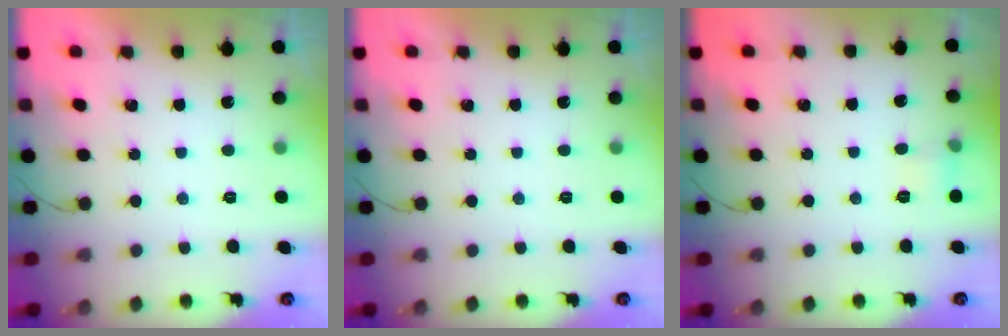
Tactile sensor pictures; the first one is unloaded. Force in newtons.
{"total": 0.0}
{"total": 5.5, "press": 5.2, "slide": 1.7}